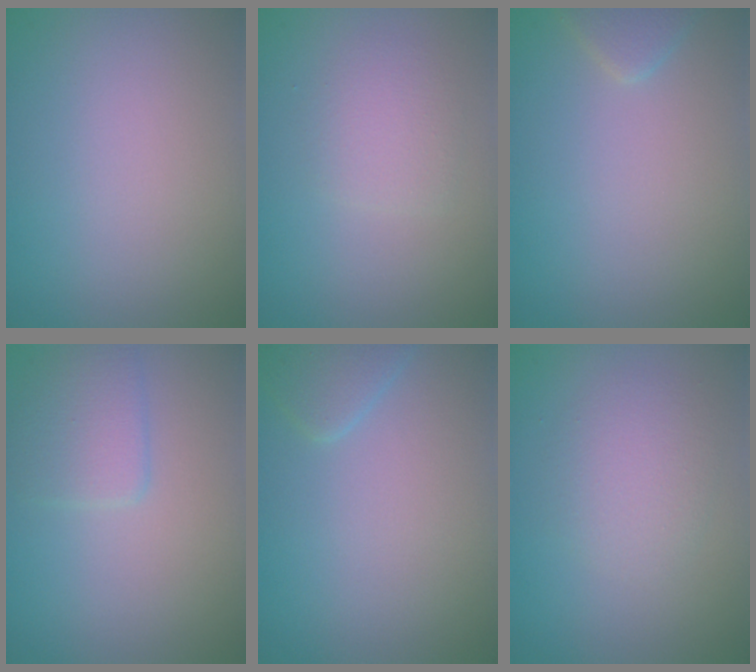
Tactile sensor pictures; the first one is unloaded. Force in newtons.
{"total": 1.9, "press": 1.9, "slide": 0.1}
{"total": 1.5, "press": 1.5, "slide": 0.2}
{"total": 2.4, "press": 2.4, "slide": 0.2}
{"total": 1.7, "press": 1.7, "slide": 0.2}
{"total": 2.4, "press": 2.4, "slide": 0.0}